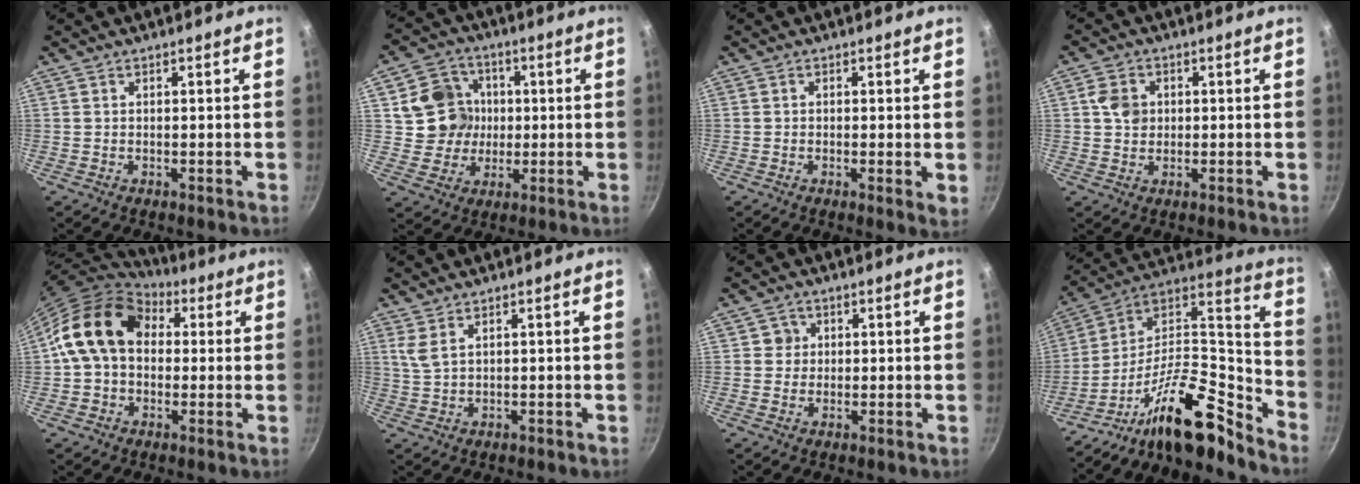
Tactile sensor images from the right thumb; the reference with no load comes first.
{"total": 10.4, "force": [1.5, 9.7, 3.4], "torque": [-0.030, 0.009, 0.025]}
{"total": 2.3, "force": [0.0, 0.4, 2.3], "torque": [-0.034, -0.007, -0.005]}
{"total": 4.3, "force": [0.6, 3.6, 2.3], "torque": [-0.028, 0.003, 0.003]}
{"total": 15.5, "force": [2.5, 11.6, 10.1], "torque": [-0.153, 0.033, 0.028]}
{"total": 2.4, "force": [0.9, 0.6, 2.1], "torque": [-0.049, -0.002, 0.022]}
{"total": 2.7, "force": [0.5, 2.6, 0.4], "torque": [0.012, 0.004, 0.003]}
{"total": 21.1, "force": [-15.4, 6.6, 12.8], "torque": [-0.154, 0.114, -0.285]}